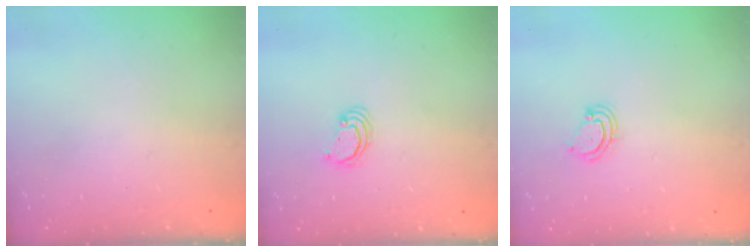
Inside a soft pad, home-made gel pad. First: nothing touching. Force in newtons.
{"total": 2.4, "press": 2.4, "slide": 0.3}
{"total": 4.6, "press": 4.6, "slide": 0.4}